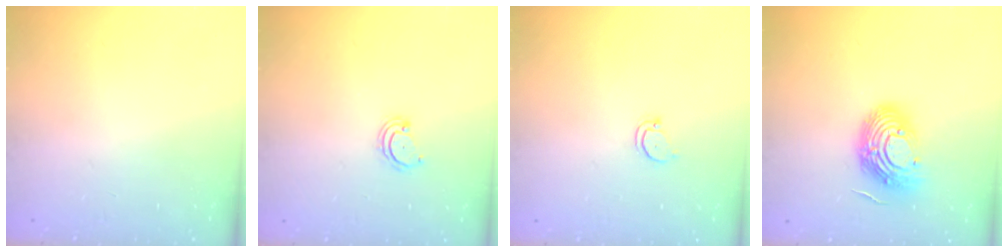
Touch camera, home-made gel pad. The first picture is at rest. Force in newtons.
{"total": 2.8, "press": 2.8, "slide": 0.3}
{"total": 2.5, "press": 2.5, "slide": 0.3}
{"total": 13.5, "press": 13.5, "slide": 1.3}